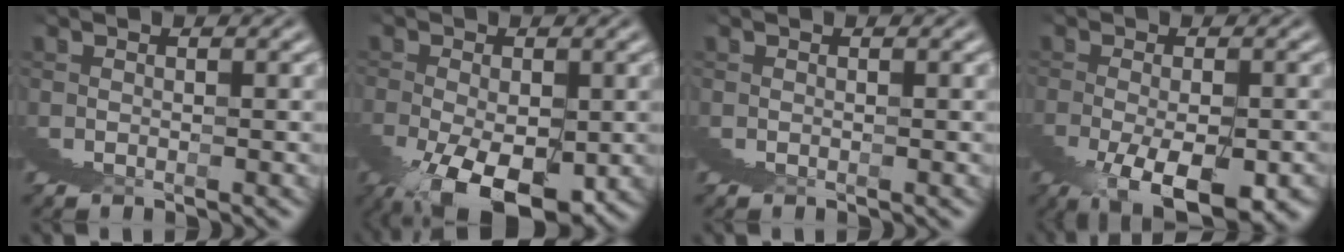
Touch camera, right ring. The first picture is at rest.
{"total": 4.8, "force": [-2.3, 0.8, 4.1], "torque": [-0.058, -0.019, -0.024]}
{"total": 0.0}
{"total": 4.9, "force": [-2.4, 0.8, 4.2], "torque": [-0.055, -0.009, -0.031]}